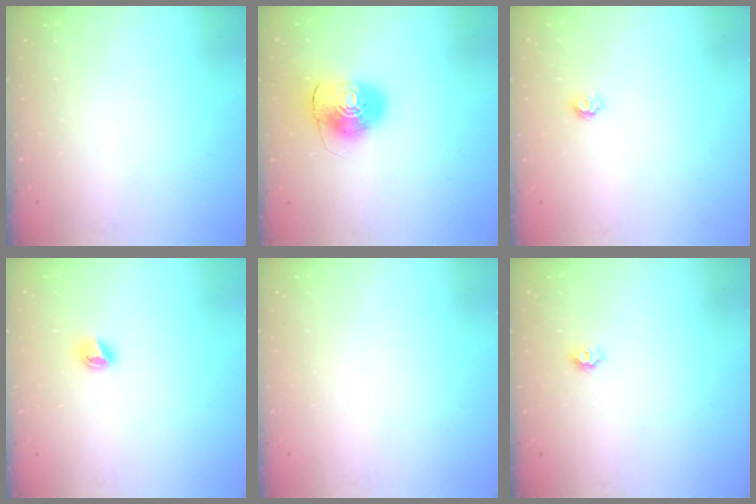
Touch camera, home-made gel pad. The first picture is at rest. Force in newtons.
{"total": 9.3, "press": 9.3, "slide": 1.1}
{"total": 4.6, "press": 4.6, "slide": 0.6}
{"total": 4.9, "press": 4.9, "slide": 0.4}
{"total": 0.7, "press": 0.7, "slide": 0.3}
{"total": 4.6, "press": 4.6, "slide": 0.6}